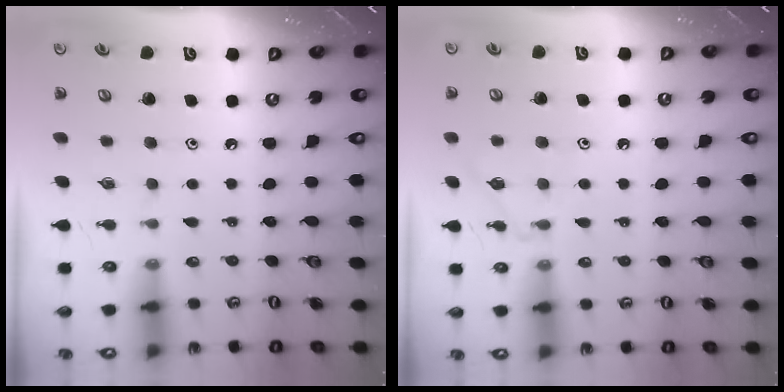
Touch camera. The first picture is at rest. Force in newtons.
{"total": 5.0, "press": 5.0, "slide": 0.7}